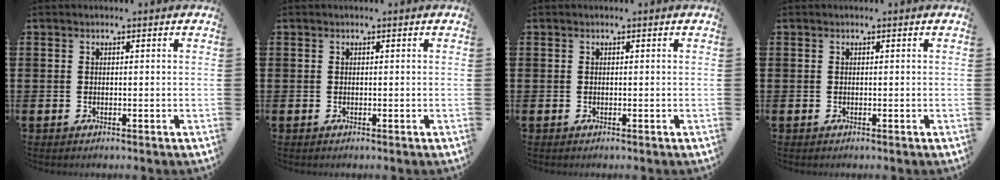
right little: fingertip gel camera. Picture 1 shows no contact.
{"total": 0.0}
{"total": 0.0}
{"total": 0.0}